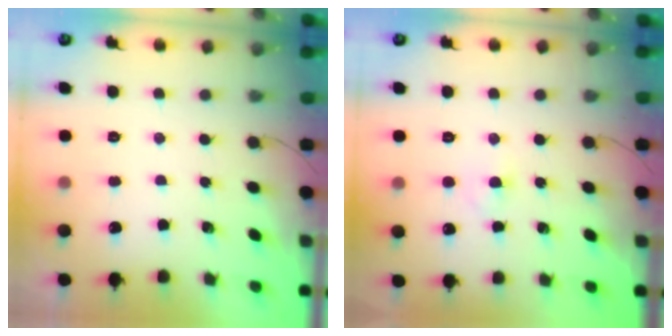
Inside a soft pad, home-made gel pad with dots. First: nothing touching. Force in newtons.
{"total": 2.3, "press": 2.1, "slide": 1.0}